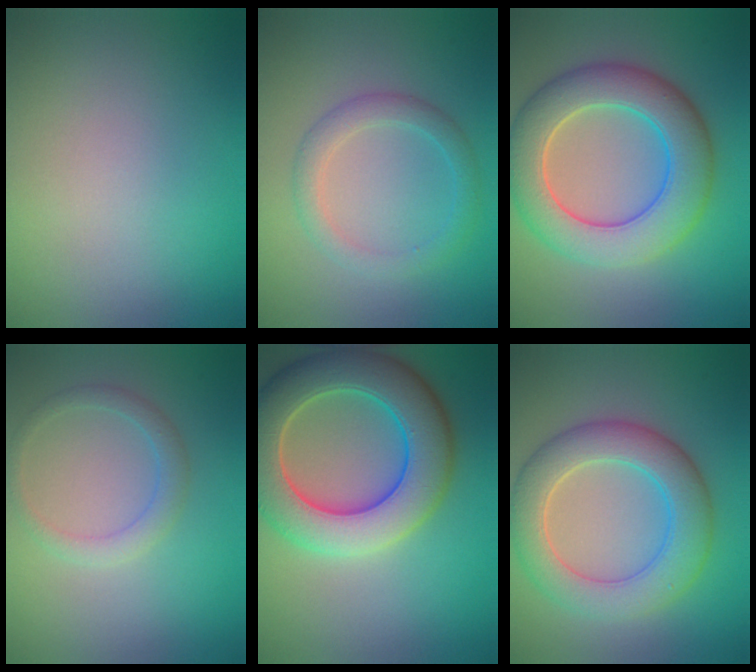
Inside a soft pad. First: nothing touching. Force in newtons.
{"total": 2.4, "press": 2.4, "slide": 0.2}
{"total": 8.1, "press": 8.1, "slide": 0.4}
{"total": 1.8, "press": 1.8, "slide": 0.0}
{"total": 9.6, "press": 9.6, "slide": 0.4}
{"total": 6.3, "press": 6.3, "slide": 0.5}